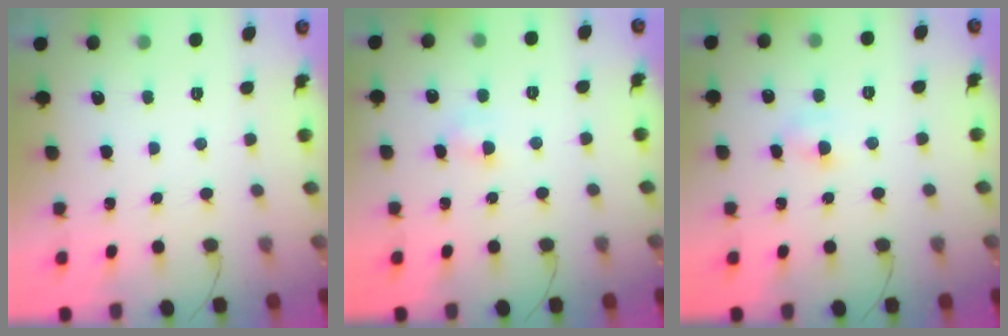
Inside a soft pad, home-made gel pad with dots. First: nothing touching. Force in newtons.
{"total": 3.0, "press": 2.8, "slide": 1.0}
{"total": 3.5, "press": 3.3, "slide": 1.2}